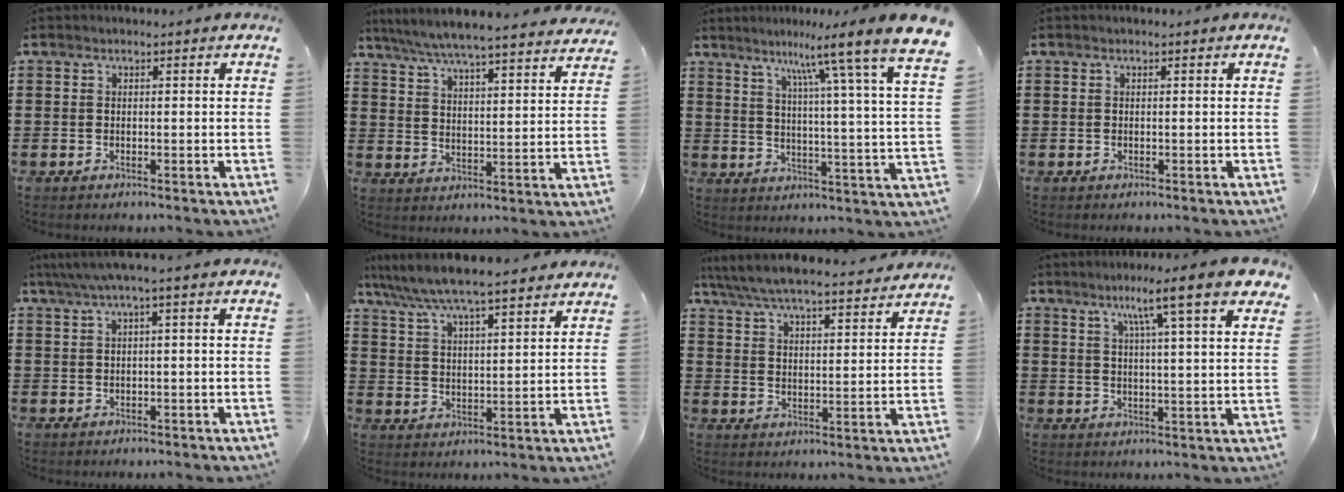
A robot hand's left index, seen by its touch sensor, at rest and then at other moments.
{"total": 6.0, "force": [5.6, -0.5, 2.1], "torque": [-0.064, -0.040, 0.094]}
{"total": 9.0, "force": [7.1, -1.1, 5.4], "torque": [-0.103, -0.055, 0.102]}
{"total": 0.0}
{"total": 2.2, "force": [-0.2, 0.0, 2.2], "torque": [-0.038, -0.002, -0.007]}
{"total": 6.5, "force": [5.9, 0.2, 2.8], "torque": [-0.077, -0.027, 0.100]}
{"total": 6.3, "force": [6.0, 0.3, 2.1], "torque": [-0.066, -0.035, 0.101]}
{"total": 9.9, "force": [6.4, 0.3, 7.5], "torque": [-0.139, -0.020, 0.099]}